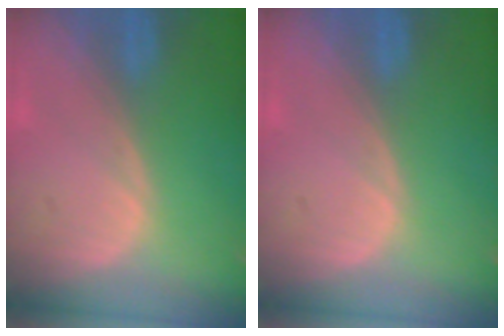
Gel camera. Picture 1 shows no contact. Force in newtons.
{"total": 0.0}